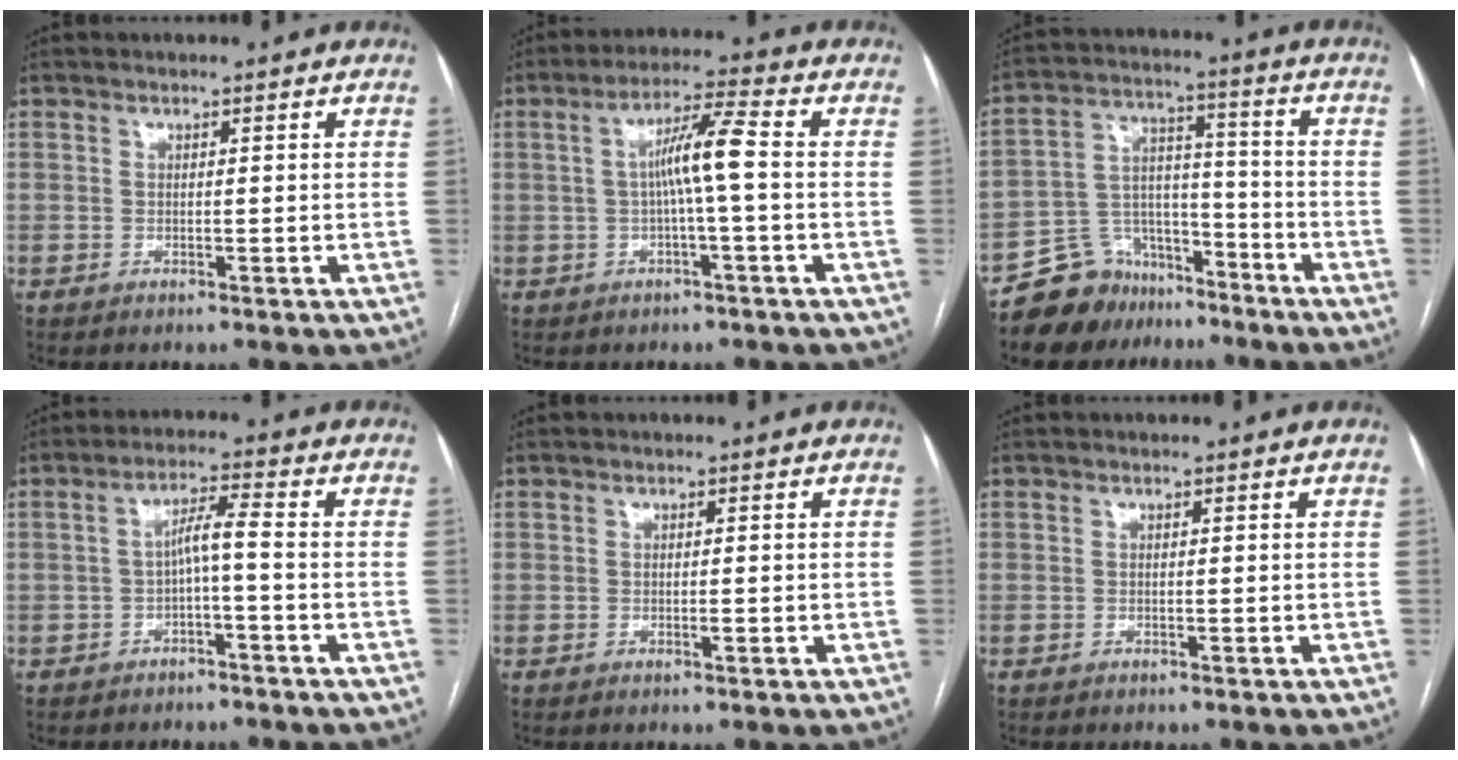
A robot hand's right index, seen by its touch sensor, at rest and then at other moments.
{"total": 6.6, "force": [-0.2, -0.3, 6.6], "torque": [-0.117, 0.016, -0.003]}
{"total": 10.3, "force": [-8.1, 6.3, 0.9], "torque": [-0.015, 0.056, -0.138]}
{"total": 3.9, "force": [-1.0, 0.0, 3.7], "torque": [-0.066, 0.018, -0.015]}
{"total": 0.8, "force": [-0.1, 0.3, 0.7], "torque": [-0.010, 0.000, -0.001]}
{"total": 0.0}